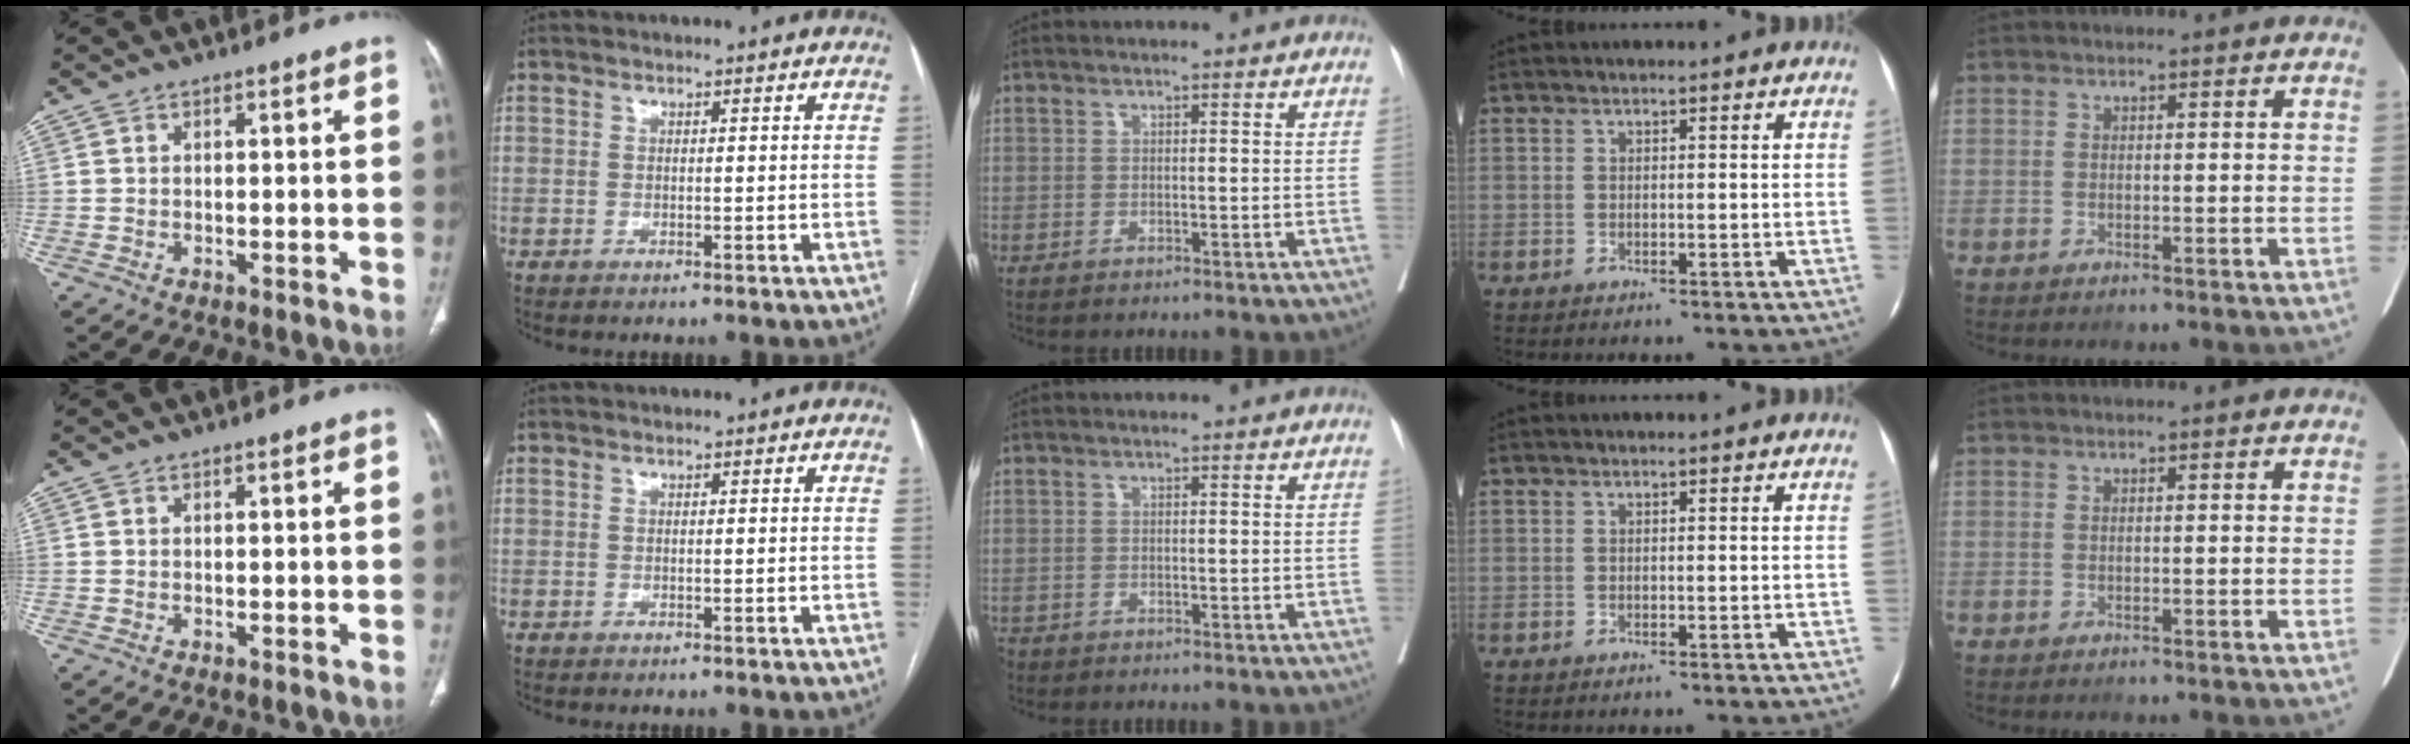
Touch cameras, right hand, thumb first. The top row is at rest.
{"middle": {"total": 1.2, "force": [-0.9, 0.8, 0.3], "torque": [-0.010, -0.004, -0.014]}}